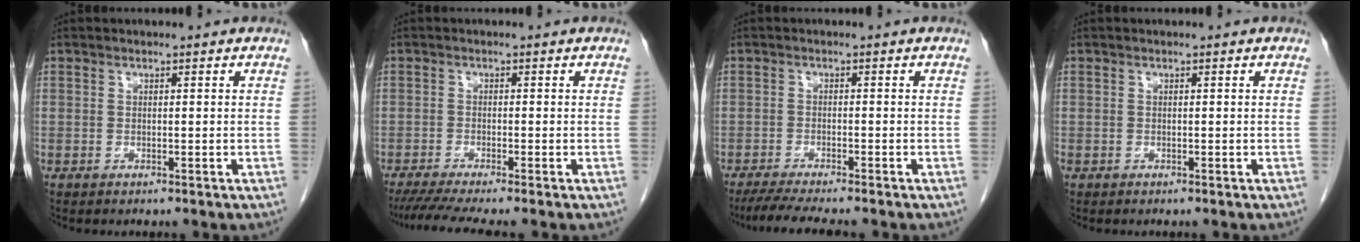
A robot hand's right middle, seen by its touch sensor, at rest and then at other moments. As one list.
[{"total": 6.4, "force": [-5.3, -0.6, 3.5], "torque": [-0.055, -0.017, -0.089]}, {"total": 6.7, "force": [-5.7, -0.1, 3.4], "torque": [-0.052, -0.018, -0.094]}, {"total": 0.0}]